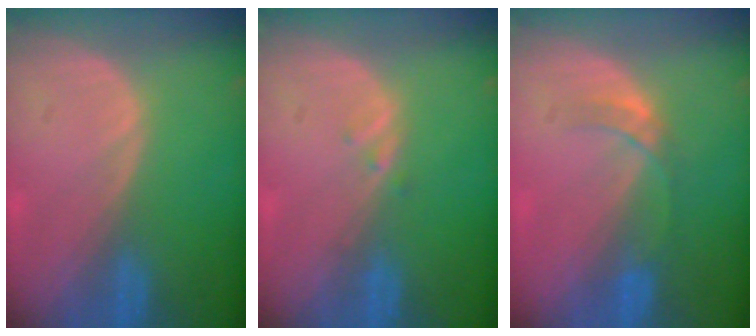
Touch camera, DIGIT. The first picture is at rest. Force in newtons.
{"total": 0.8, "press": 0.8, "slide": 0.1}
{"total": 3.3, "press": 3.0, "slide": 1.2}